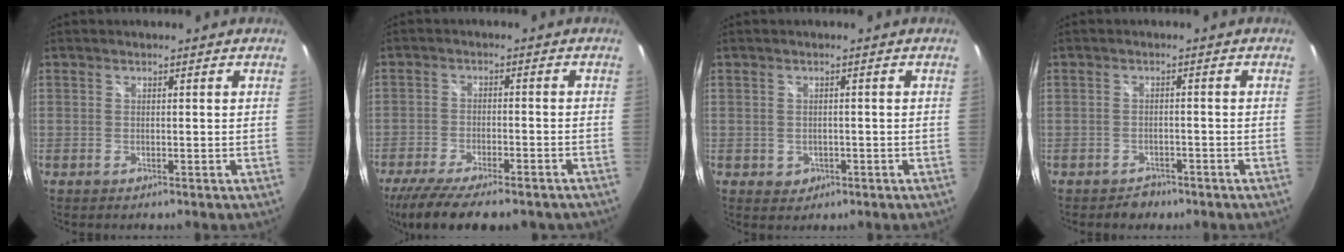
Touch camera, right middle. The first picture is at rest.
{"total": 16.9, "force": [-13.3, 4.8, 9.3], "torque": [-0.191, -0.049, -0.199]}
{"total": 2.6, "force": [-0.6, 2.3, 1.0], "torque": [-0.021, -0.002, -0.003]}
{"total": 3.1, "force": [-2.4, 2.0, 0.5], "torque": [-0.016, 0.000, -0.033]}